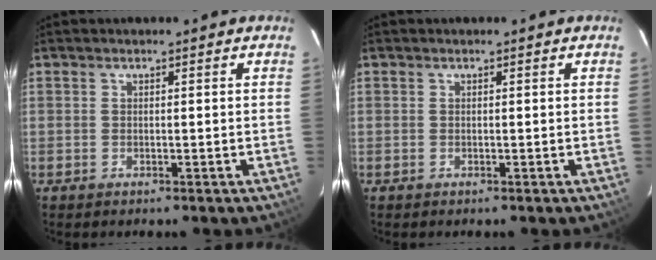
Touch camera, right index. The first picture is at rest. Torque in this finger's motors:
{"motor_torque": [0.00, 0.00, -0.03, 0.00]}